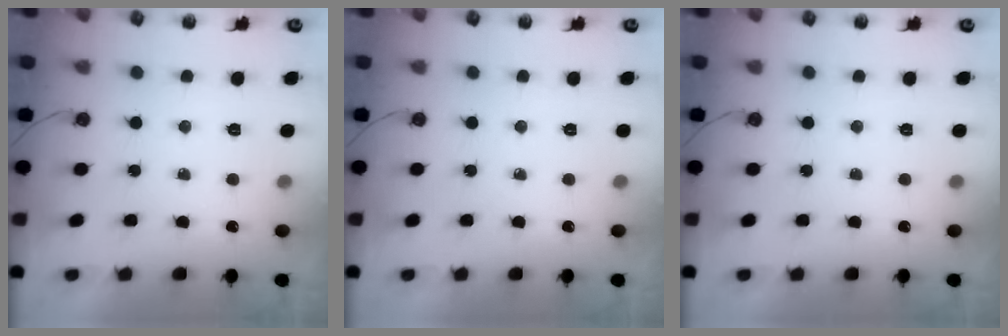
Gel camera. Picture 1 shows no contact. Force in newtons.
{"total": 0.0}
{"total": 0.0}